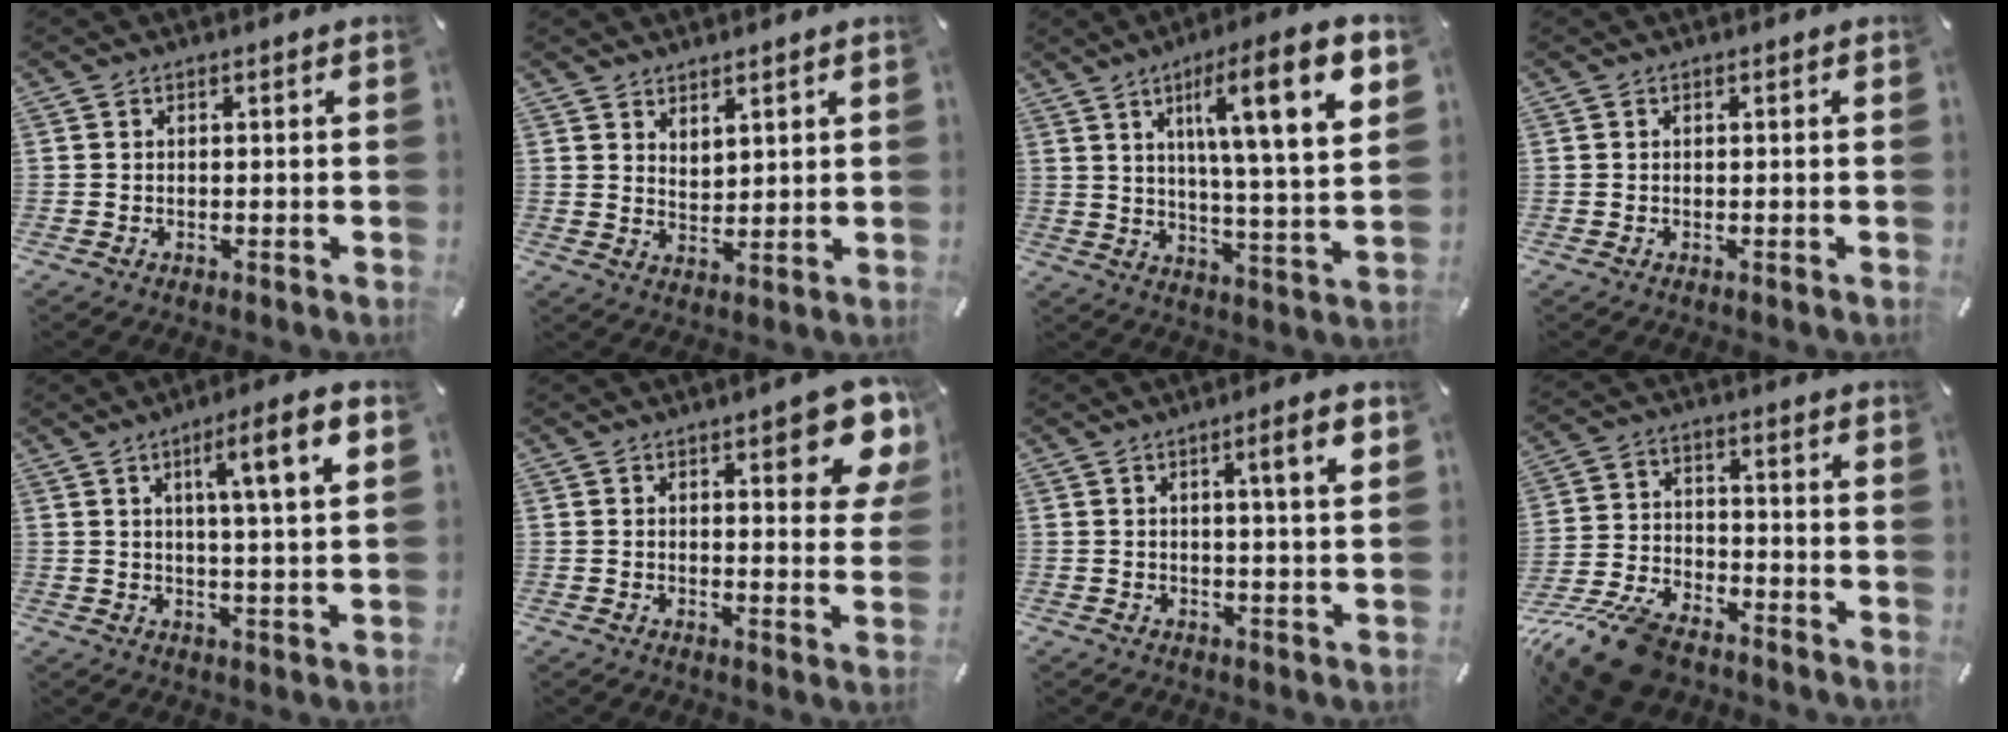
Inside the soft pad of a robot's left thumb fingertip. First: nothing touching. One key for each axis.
{"total": 3.5, "fx": 3.2, "fy": 1.4, "fz": -0.4, "tx": 0.009, "ty": -0.019, "tz": 0.060}
{"total": 16.1, "fx": 7.5, "fy": 2.3, "fz": 14.1, "tx": -0.216, "ty": -0.034, "tz": 0.104}
{"total": 0.0}
{"total": 10.8, "fx": 4.1, "fy": 1.2, "fz": 9.9, "tx": -0.155, "ty": -0.007, "tz": 0.057}
{"total": 11.9, "fx": 6.7, "fy": 3.8, "fz": 9.1, "tx": -0.107, "ty": -0.045, "tz": 0.108}
{"total": 7.9, "fx": 3.0, "fy": 0.7, "fz": 7.2, "tx": -0.112, "ty": -0.005, "tz": 0.039}
{"total": 14.6, "fx": -10.7, "fy": 6.0, "fz": 7.8, "tx": -0.153, "ty": 0.053, "tz": -0.196}